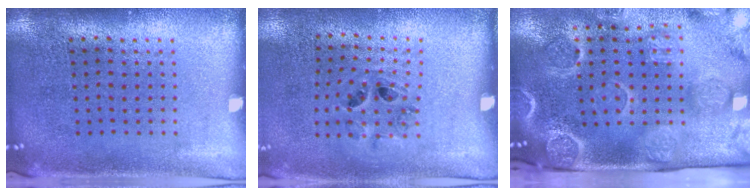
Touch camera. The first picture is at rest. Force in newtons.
{"total": 1.2, "press": 0.8, "slide": 0.9}
{"total": 4.3, "press": 3.4, "slide": 2.7}